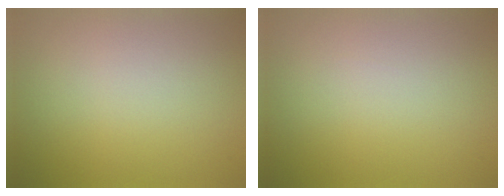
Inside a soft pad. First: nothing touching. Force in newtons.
{"total": 0.0}